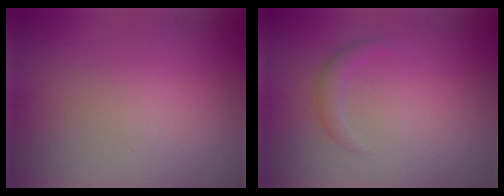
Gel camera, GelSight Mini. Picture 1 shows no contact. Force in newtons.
{"total": 1.4, "press": 1.4, "slide": 0.1}